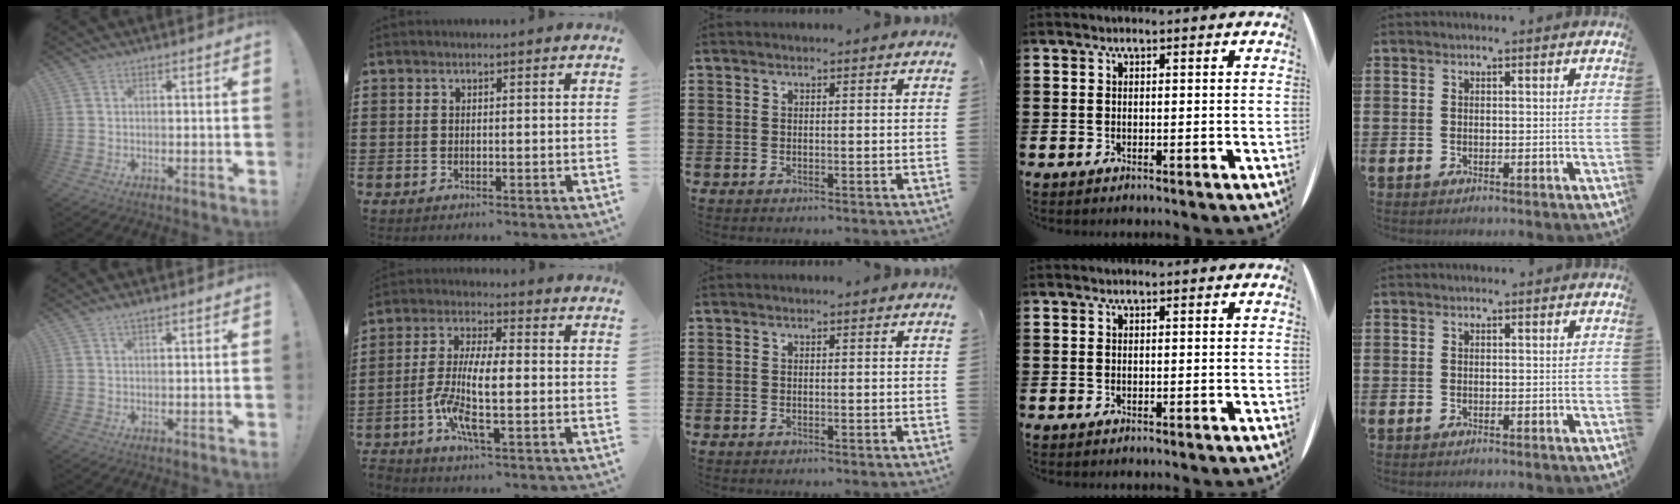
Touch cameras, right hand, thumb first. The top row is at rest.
{"thumb": {"total": 1.5, "force": [1.1, 0.1, 0.9], "torque": [-0.015, -0.002, 0.019]}, "index": {"total": 8.6, "force": [-2.5, 2.2, 7.9], "torque": [-0.172, -0.010, -0.053]}}